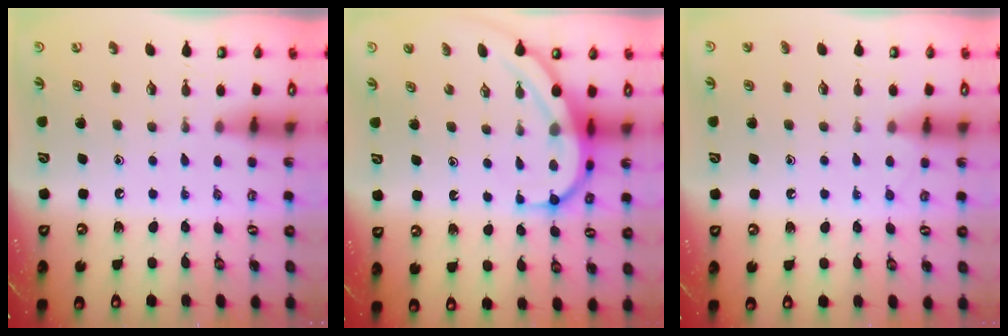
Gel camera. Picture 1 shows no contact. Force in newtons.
{"total": 8.4, "press": 8.3, "slide": 0.7}
{"total": 4.2, "press": 4.2, "slide": 0.4}